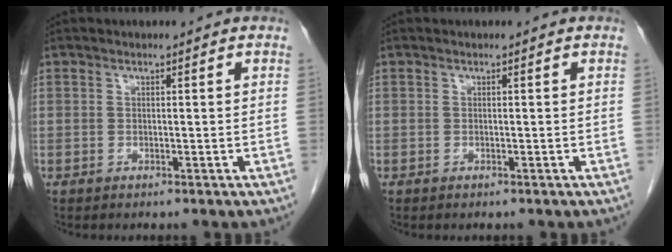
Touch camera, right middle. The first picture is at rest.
{"total": 0.0}